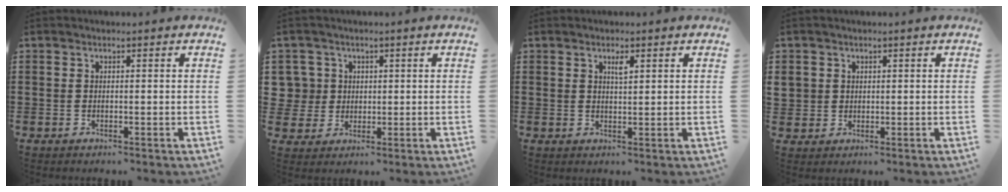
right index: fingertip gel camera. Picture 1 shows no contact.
{"total": 4.4, "force": [0.8, 4.3, 0.5], "torque": [-0.032, 0.015, 0.014]}
{"total": 1.8, "force": [0.8, 0.4, 1.5], "torque": [-0.023, -0.001, 0.011]}
{"total": 2.0, "force": [0.7, 1.8, 0.2], "torque": [-0.013, 0.010, 0.012]}